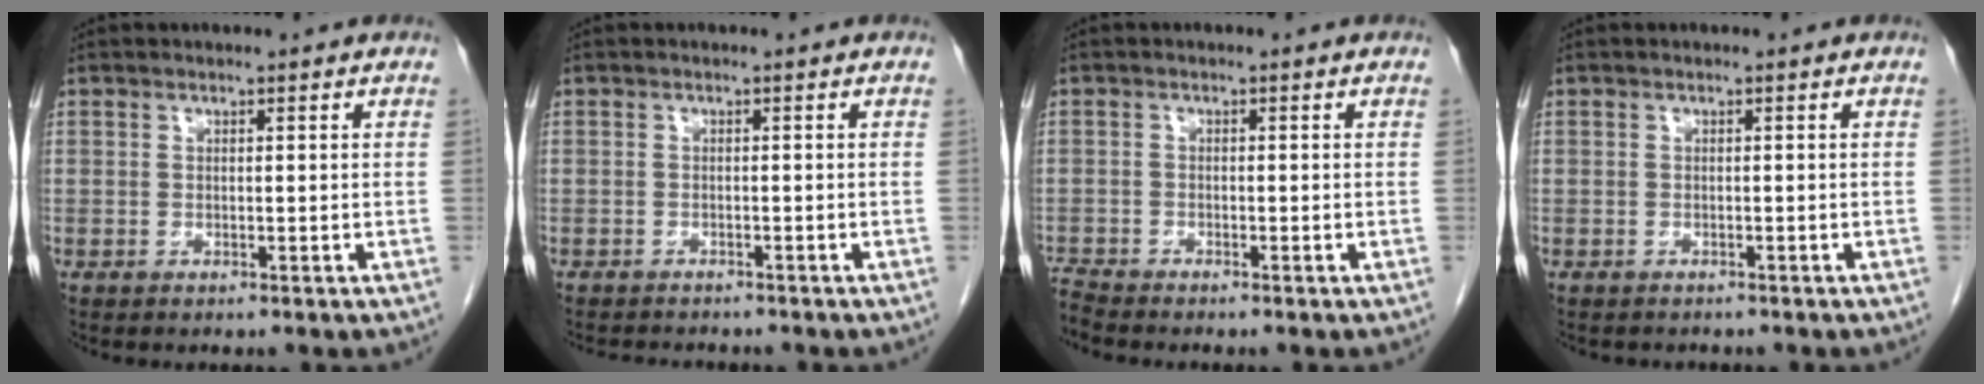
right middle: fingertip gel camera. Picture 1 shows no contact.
{"total": 4.3, "force": [-4.0, 1.1, 1.2], "torque": [-0.016, -0.006, -0.055]}
{"total": 2.1, "force": [-2.0, -0.5, -0.1], "torque": [-0.007, -0.013, -0.041]}
{"total": 1.9, "force": [-1.7, 0.7, 0.3], "torque": [-0.010, -0.002, -0.023]}